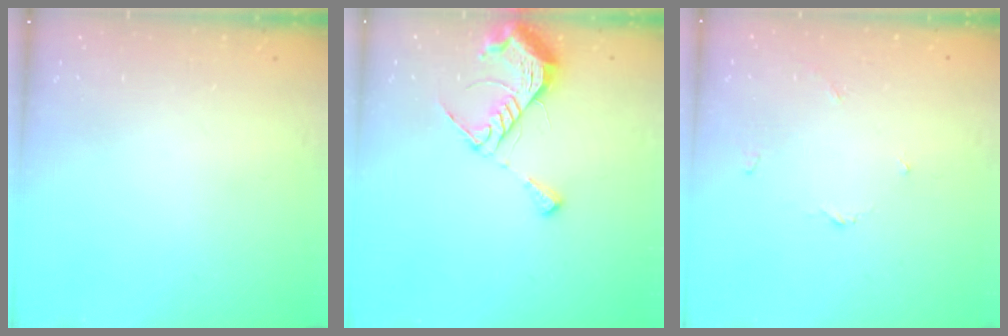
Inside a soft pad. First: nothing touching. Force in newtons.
{"total": 11.3, "press": 11.3, "slide": 0.8}
{"total": 2.8, "press": 2.8, "slide": 0.3}